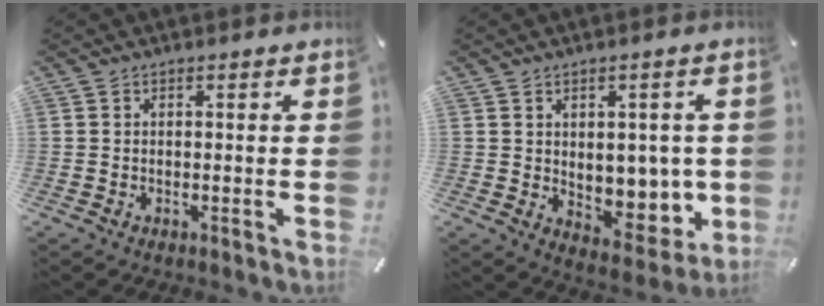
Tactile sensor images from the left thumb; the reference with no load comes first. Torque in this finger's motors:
{"motor_torque": [0.22, 0.28, 0.17, -0.01, 0.03]}